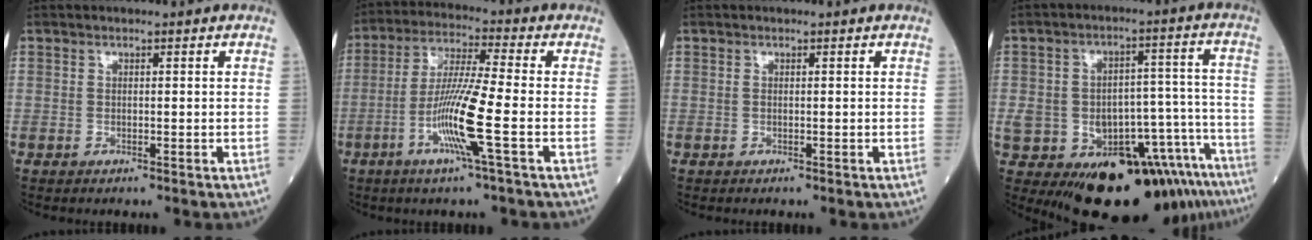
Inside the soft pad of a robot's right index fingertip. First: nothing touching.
{"total": 9.6, "force": [-3.2, -1.4, 9.0], "torque": [-0.176, -0.009, -0.067]}
{"total": 0.0}
{"total": 20.0, "force": [-13.1, 7.9, 13.0], "torque": [-0.159, 0.036, -0.170]}